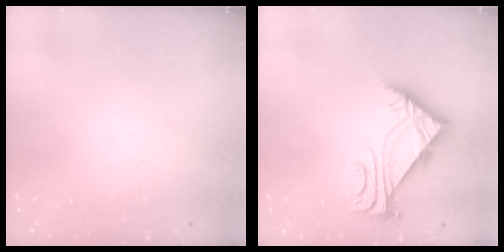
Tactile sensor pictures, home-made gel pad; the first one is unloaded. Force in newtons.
{"total": 5.4, "press": 5.2, "slide": 1.1}